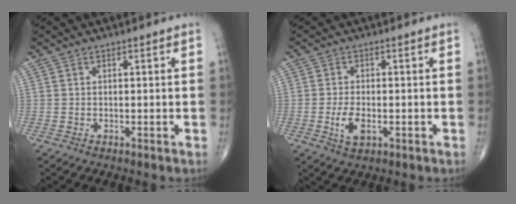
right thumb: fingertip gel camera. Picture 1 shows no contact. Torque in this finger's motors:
{"motor_torque": [0.11, -0.07, 0.60, -0.11, 0.03]}